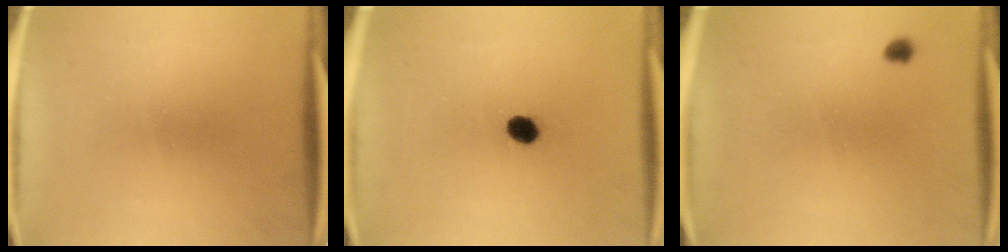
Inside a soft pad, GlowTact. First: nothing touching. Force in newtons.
{"total": 3.2}
{"total": 1.1}